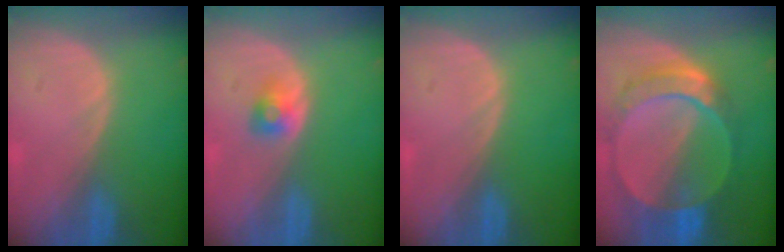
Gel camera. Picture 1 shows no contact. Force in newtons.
{"total": 2.4, "press": 2.2, "slide": 0.7}
{"total": 0.0}
{"total": 9.7, "press": 8.3, "slide": 5.0}